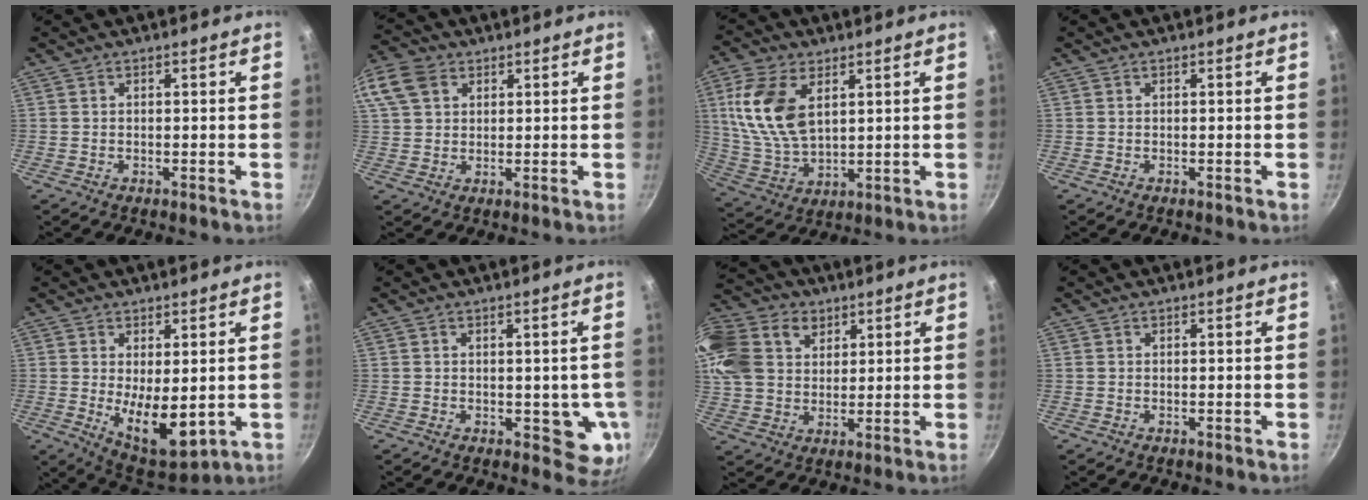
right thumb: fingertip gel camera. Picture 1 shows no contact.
{"total": 12.1, "force": [5.2, 8.8, 6.4], "torque": [-0.143, 0.020, 0.095]}
{"total": 14.5, "force": [4.4, 8.3, 11.0], "torque": [-0.210, -0.013, 0.099]}
{"total": 0.0}
{"total": 10.7, "force": [-0.3, 5.0, 9.4], "torque": [-0.121, -0.028, 0.016]}
{"total": 6.6, "force": [-0.7, 3.8, 5.4], "torque": [-0.039, -0.015, -0.008]}
{"total": 23.7, "force": [9.2, 18.1, 12.4], "torque": [-0.296, 0.034, 0.169]}
{"total": 0.0}